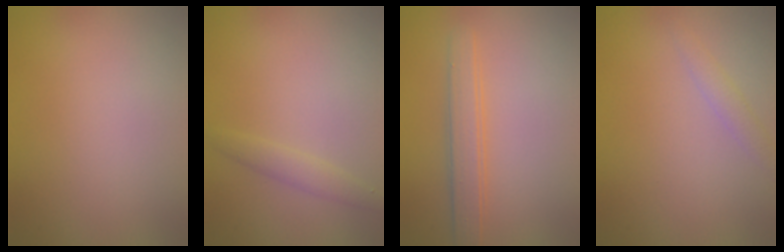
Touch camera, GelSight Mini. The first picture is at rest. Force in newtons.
{"total": 1.5, "press": 1.5, "slide": 0.1}
{"total": 2.5, "press": 2.5, "slide": 0.1}
{"total": 1.3, "press": 1.3, "slide": 0.2}